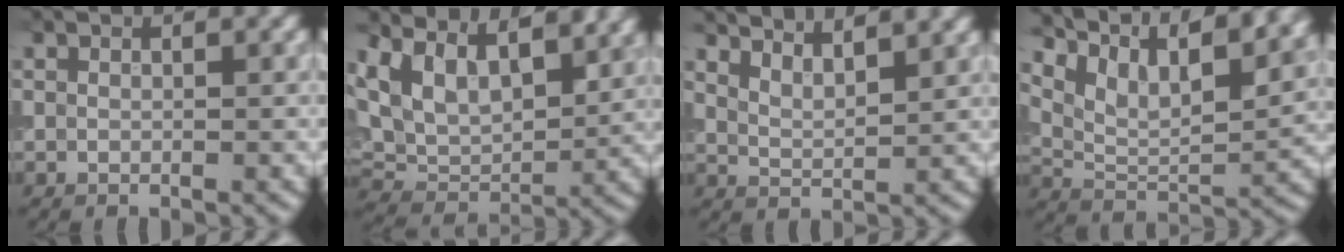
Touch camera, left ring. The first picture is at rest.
{"total": 9.5, "force": [4.7, 5.2, 6.4], "torque": [-0.138, 0.015, 0.079]}
{"total": 5.8, "force": [4.9, 1.6, 2.6], "torque": [-0.045, 0.026, 0.062]}
{"total": 11.0, "force": [7.5, 3.9, 7.0], "torque": [-0.135, 0.012, 0.126]}